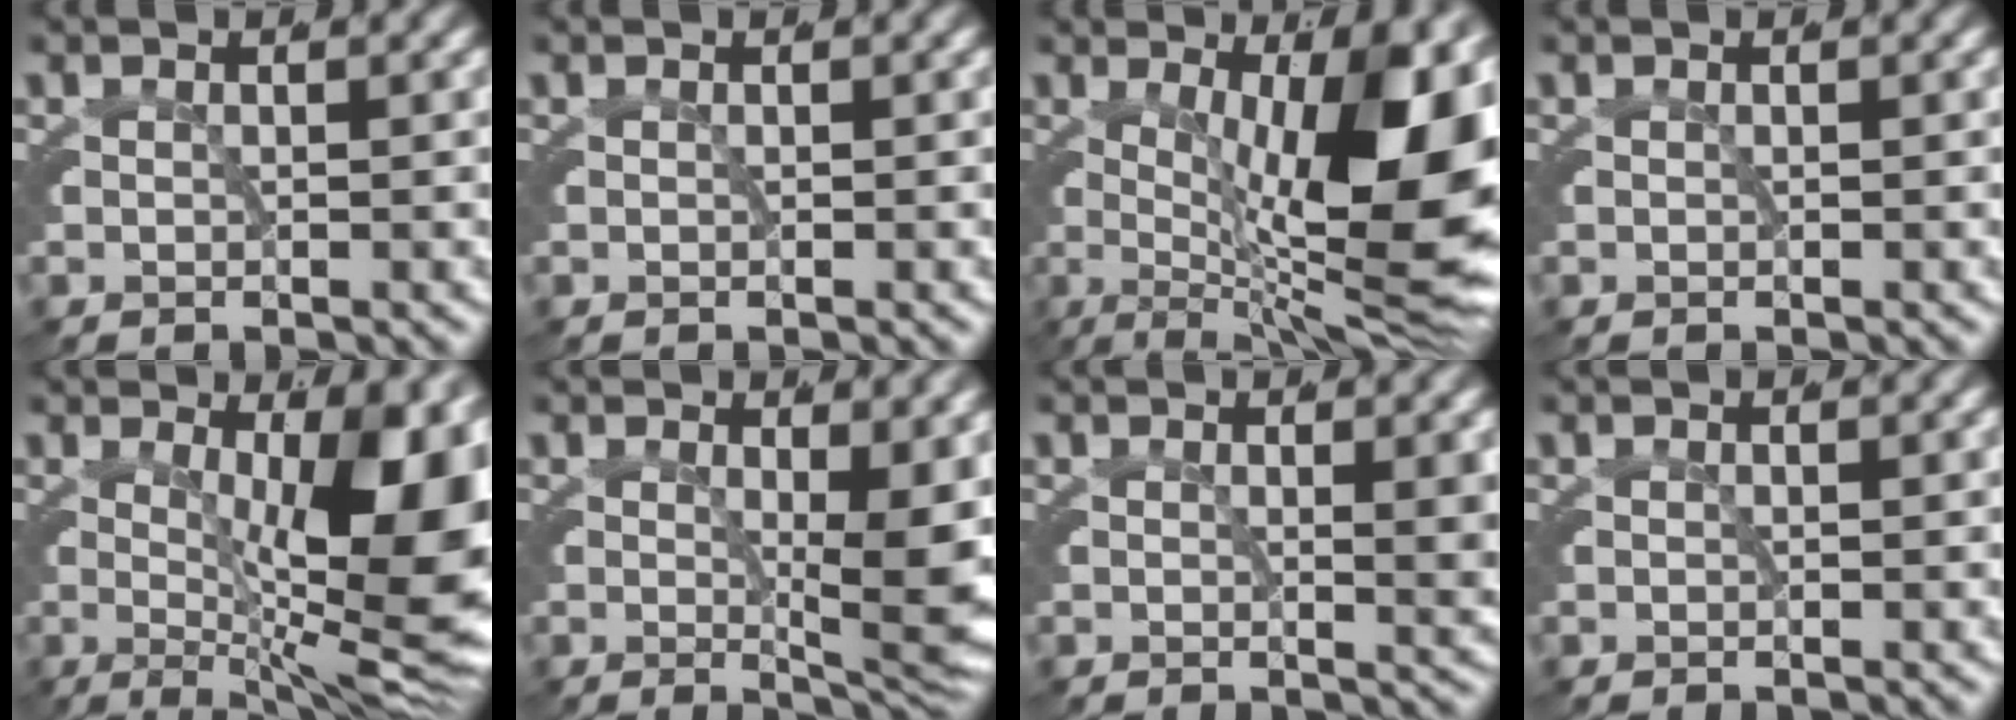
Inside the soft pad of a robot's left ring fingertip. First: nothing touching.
{"total": 0.0}
{"total": 15.5, "force": [-0.3, 6.0, 14.3], "torque": [-0.163, -0.022, 0.010]}
{"total": 0.0}
{"total": 13.2, "force": [0.3, 5.0, 12.2], "torque": [-0.117, -0.019, 0.014]}
{"total": 4.8, "force": [0.5, 0.9, 4.7], "torque": [-0.057, -0.019, 0.011]}
{"total": 1.6, "force": [0.4, 0.0, 1.6], "torque": [-0.015, -0.012, 0.005]}
{"total": 0.0}